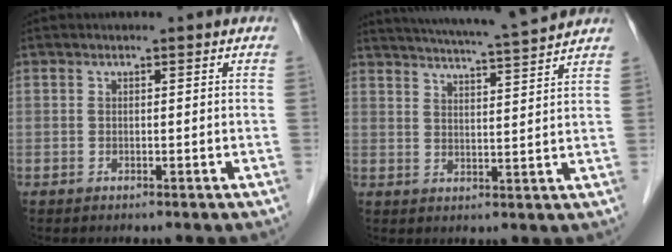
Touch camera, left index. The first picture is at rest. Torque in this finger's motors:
{"motor_torque": [0.52, -0.68, 0.35, 0.07]}